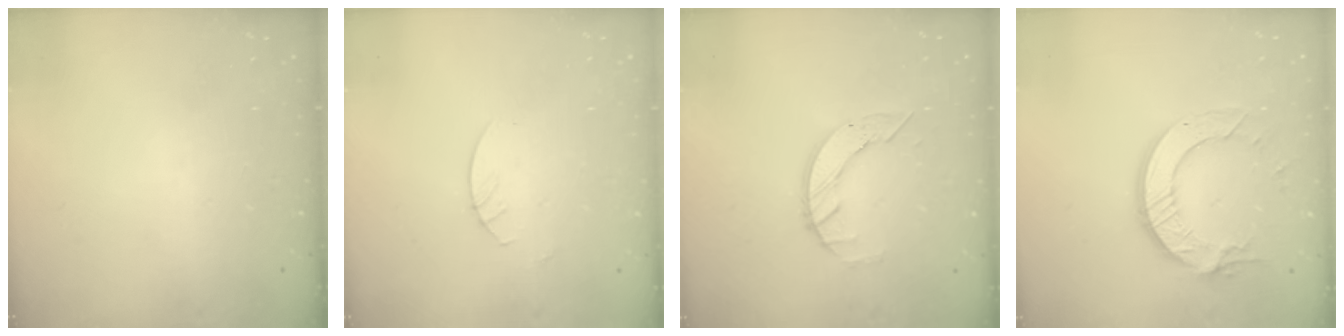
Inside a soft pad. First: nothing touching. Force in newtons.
{"total": 2.7, "press": 2.7, "slide": 0.2}
{"total": 5.7, "press": 5.7, "slide": 0.6}
{"total": 12.7, "press": 12.6, "slide": 1.2}